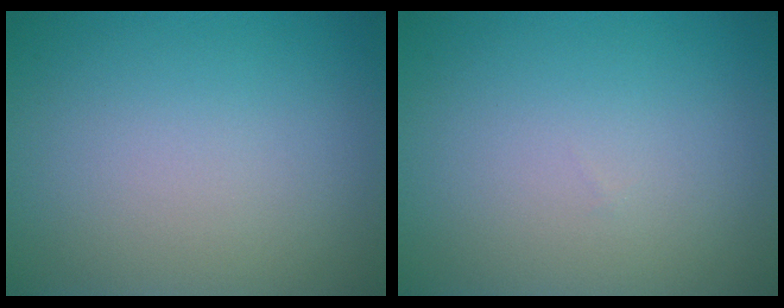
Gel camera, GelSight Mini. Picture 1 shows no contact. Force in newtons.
{"total": 0.0}